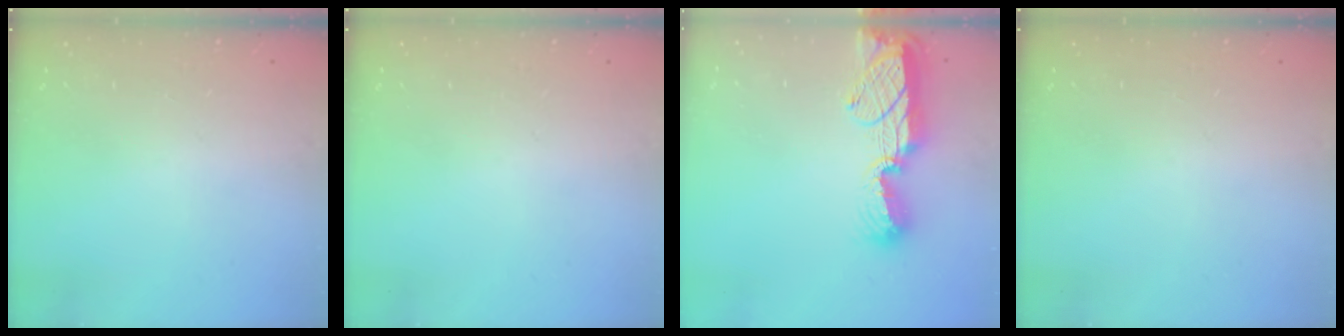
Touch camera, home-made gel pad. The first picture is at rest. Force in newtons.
{"total": 0.0}
{"total": 12.4, "press": 12.3, "slide": 1.2}
{"total": 0.0}